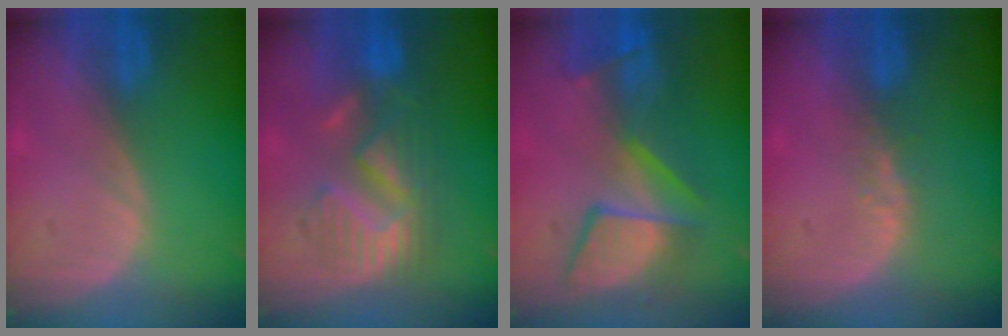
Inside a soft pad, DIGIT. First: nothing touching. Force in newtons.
{"total": 8.7, "press": 8.7, "slide": 0.6}
{"total": 9.5, "press": 9.2, "slide": 2.1}
{"total": 2.8, "press": 2.1, "slide": 1.8}